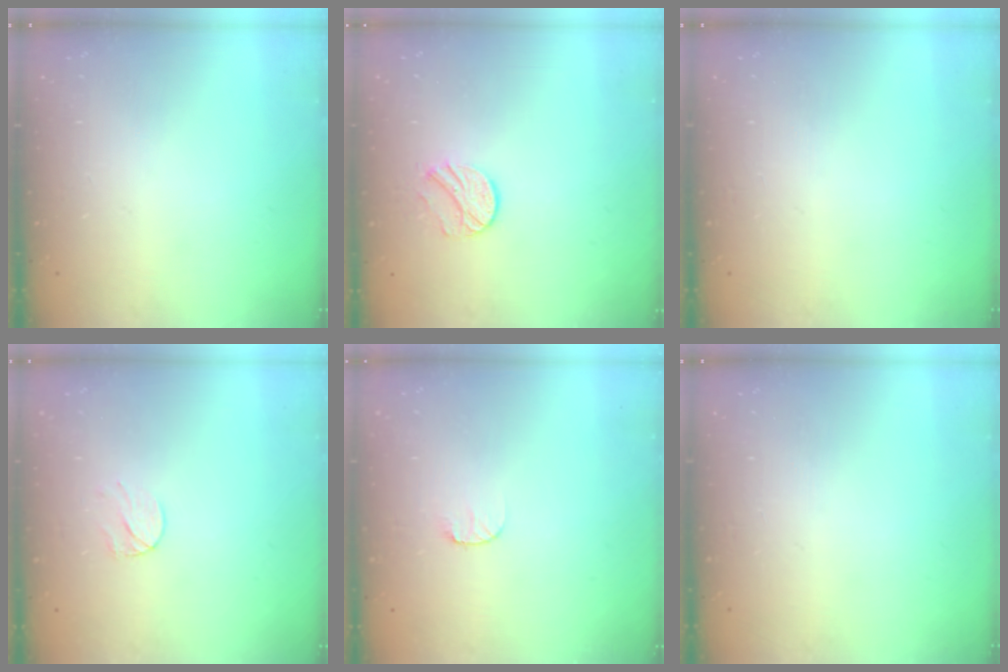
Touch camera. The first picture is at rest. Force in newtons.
{"total": 8.3, "press": 8.3, "slide": 0.8}
{"total": 0.0}
{"total": 6.6, "press": 6.5, "slide": 0.6}
{"total": 5.4, "press": 5.4, "slide": 0.6}
{"total": 0.0}